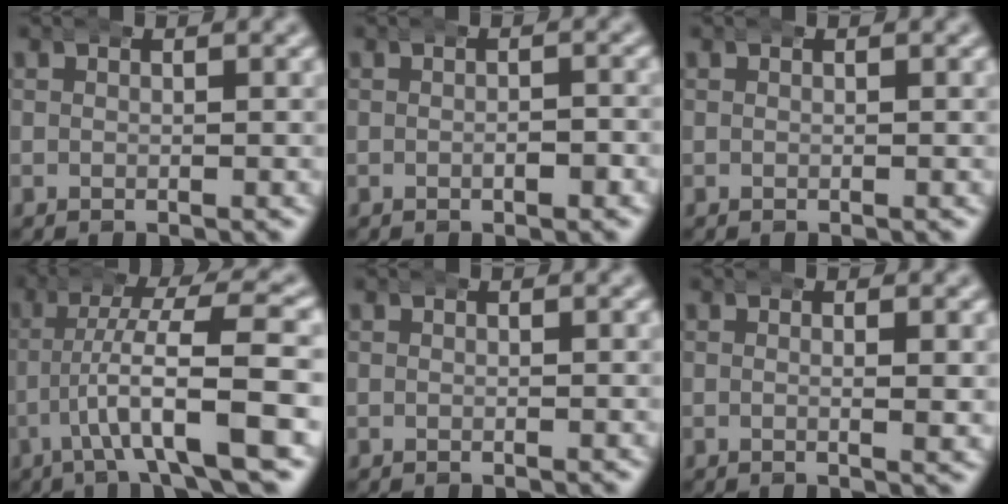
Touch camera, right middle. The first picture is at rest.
{"total": 1.2, "force": [-0.4, 0.7, 0.9], "torque": [-0.009, 0.003, -0.012]}
{"total": 0.0}
{"total": 7.4, "force": [-1.6, 1.3, 7.1], "torque": [-0.119, -0.001, -0.025]}
{"total": 0.0}
{"total": 1.5, "force": [0.2, 0.2, 1.5], "torque": [-0.023, 0.001, -0.001]}